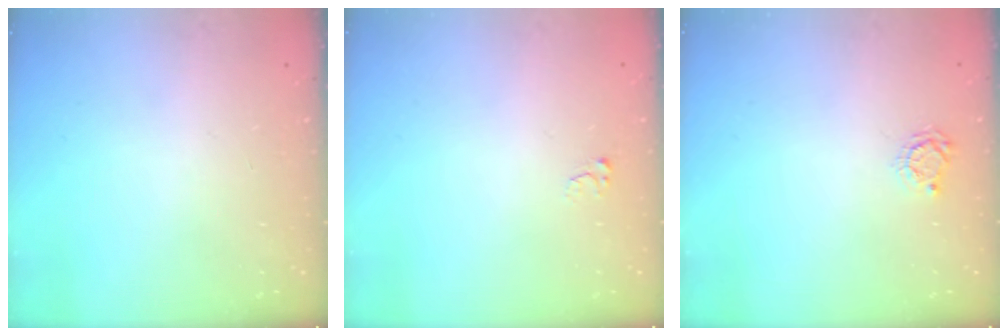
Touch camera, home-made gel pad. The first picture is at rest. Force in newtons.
{"total": 2.5, "press": 2.5, "slide": 0.3}
{"total": 4.8, "press": 4.8, "slide": 0.4}